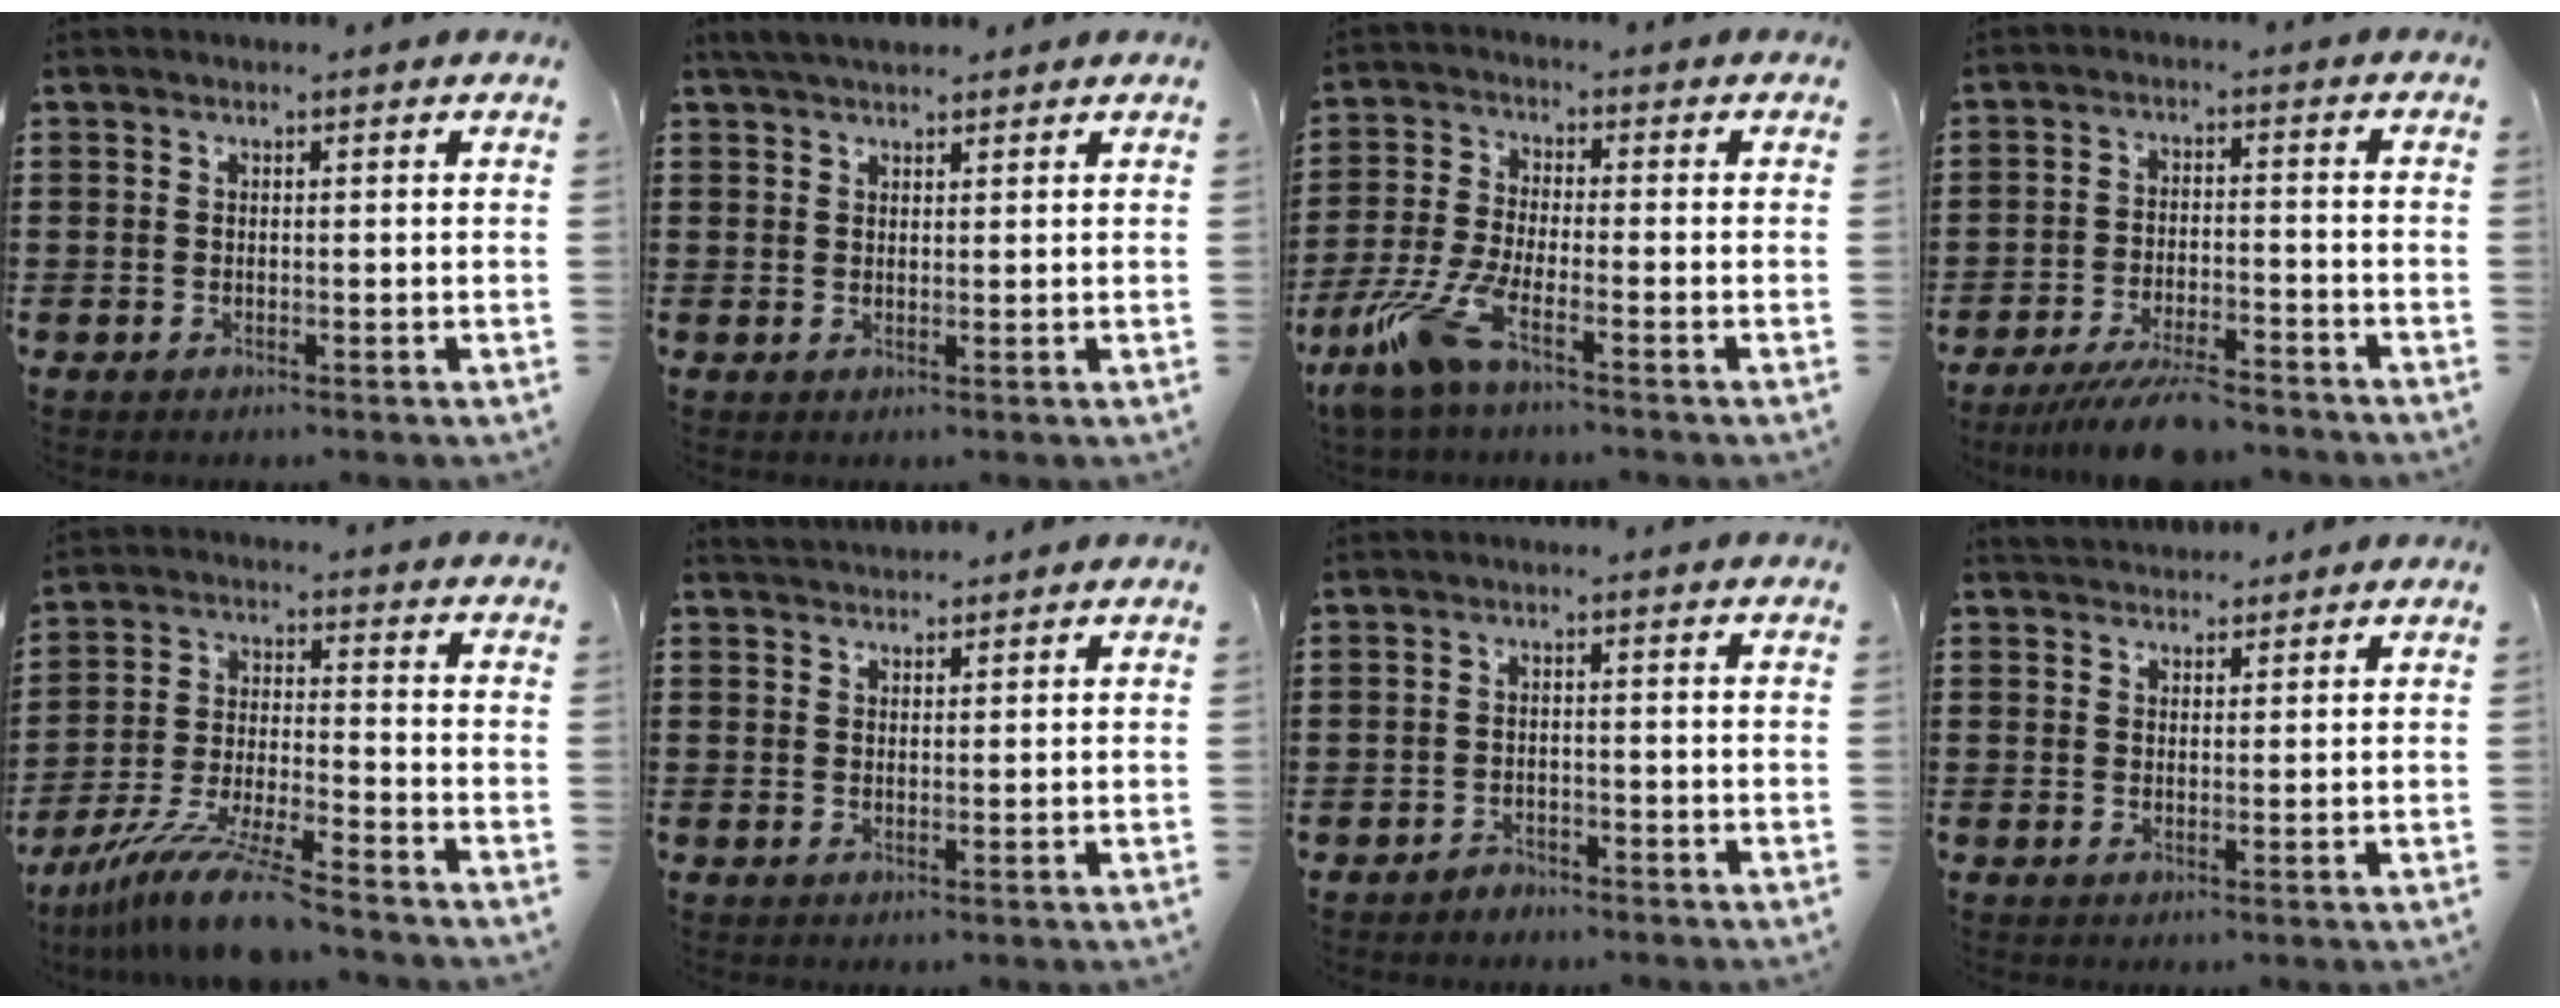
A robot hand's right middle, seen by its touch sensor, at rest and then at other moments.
{"total": 2.4, "force": [2.3, 0.6, 0.6], "torque": [-0.018, 0.005, 0.044]}
{"total": 7.6, "force": [-4.7, 1.6, 5.7], "torque": [-0.153, -0.021, -0.096]}
{"total": 7.2, "force": [-6.4, 0.8, 3.3], "torque": [-0.057, 0.000, -0.117]}
{"total": 11.8, "force": [-10.2, 0.1, 5.8], "torque": [-0.114, 0.007, -0.198]}
{"total": 1.8, "force": [1.8, 0.3, -0.2], "torque": [-0.002, 0.005, 0.035]}
{"total": 2.0, "force": [-1.9, 0.4, -0.1], "torque": [-0.005, -0.001, -0.042]}
{"total": 2.2, "force": [2.1, 0.6, -0.2], "torque": [0.006, 0.000, 0.040]}